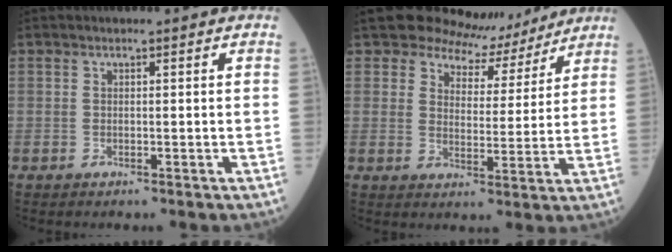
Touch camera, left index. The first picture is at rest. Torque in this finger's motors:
{"motor_torque": [1.07, -1.07, 0.41, 0.08]}